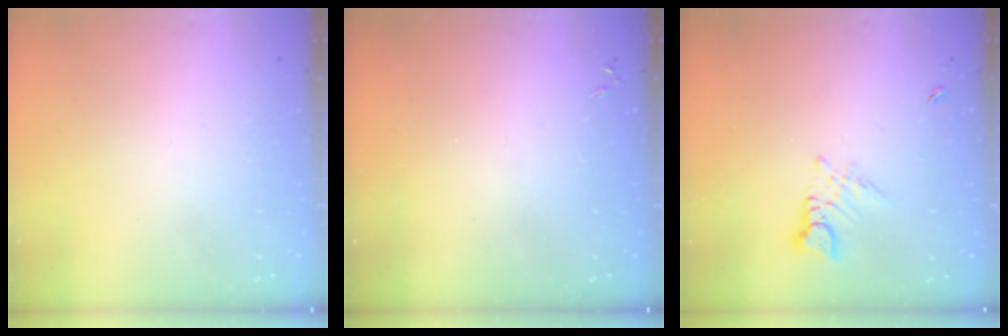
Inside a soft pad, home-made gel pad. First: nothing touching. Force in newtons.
{"total": 0.0}
{"total": 3.0, "press": 2.9, "slide": 0.4}